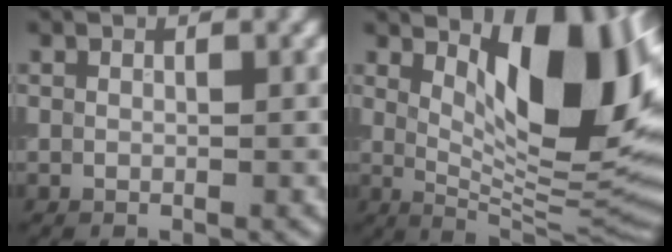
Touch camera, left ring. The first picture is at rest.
{"total": 13.2, "force": [4.1, 5.0, 11.5], "torque": [-0.150, -0.001, 0.069]}